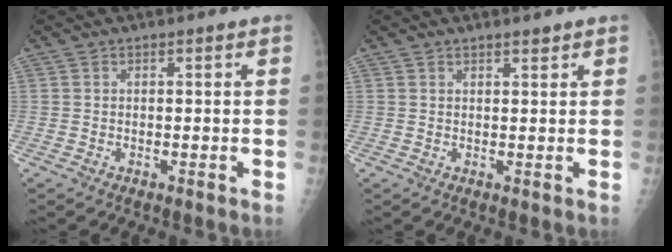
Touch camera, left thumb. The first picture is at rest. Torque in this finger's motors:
{"motor_torque": [-0.44, -0.09, -0.18, -0.09, -0.09]}